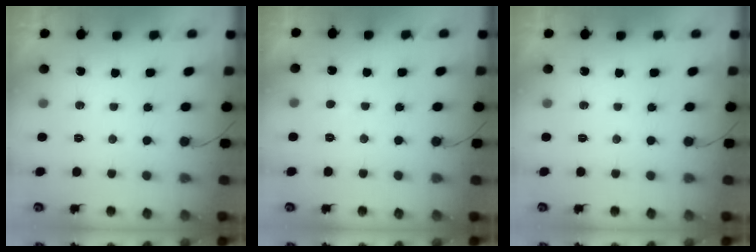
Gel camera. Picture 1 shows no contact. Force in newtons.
{"total": 2.2, "press": 2.2, "slide": 0.2}
{"total": 0.0}